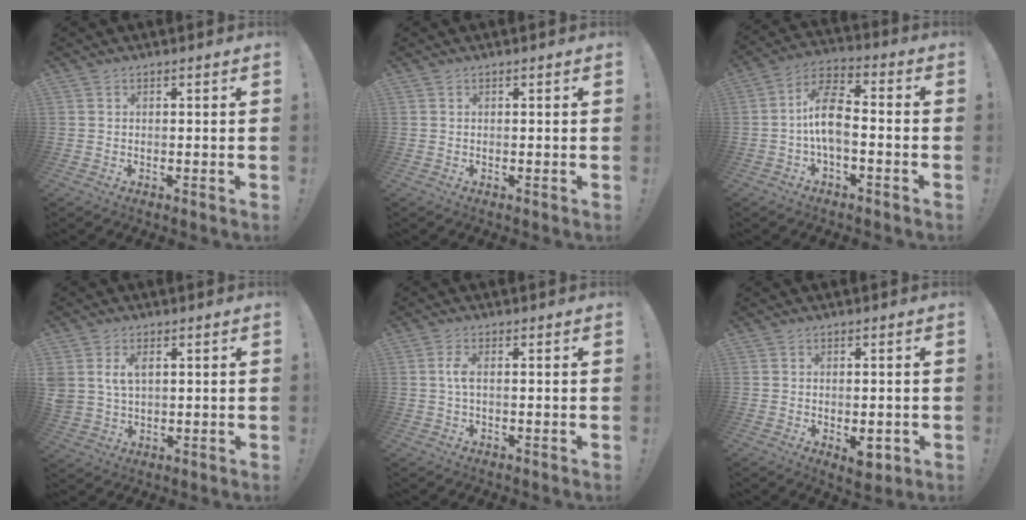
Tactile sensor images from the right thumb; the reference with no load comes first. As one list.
[{"total": 0.0}, {"total": 11.0, "force": [-1.7, 5.7, 9.2], "torque": [-0.177, 0.011, -0.031]}, {"total": 5.5, "force": [2.2, 3.7, 3.3], "torque": [-0.070, -0.004, 0.039]}, {"total": 3.2, "force": [0.1, 1.1, 3.0], "torque": [-0.050, 0.003, 0.000]}, {"total": 4.7, "force": [-1.2, 2.6, 3.7], "torque": [-0.040, 0.003, -0.015]}]